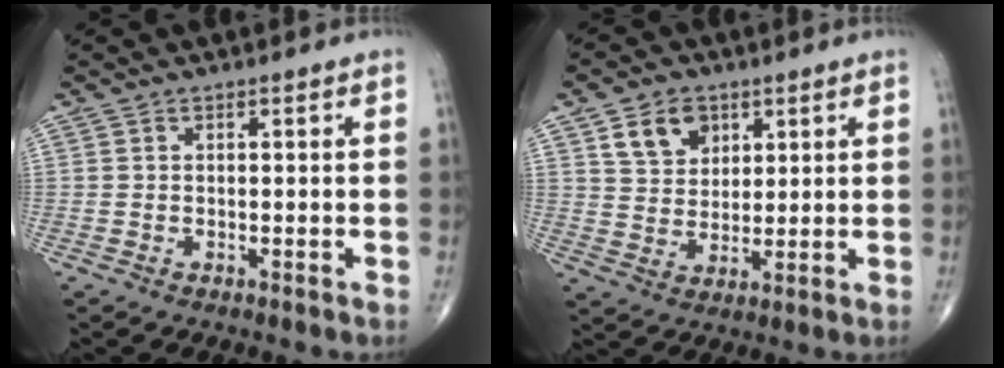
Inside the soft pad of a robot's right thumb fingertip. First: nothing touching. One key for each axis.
{"total": 8.0, "fx": 3.9, "fy": 5.9, "fz": 3.8, "tx": -0.040, "ty": -0.020, "tz": 0.072}